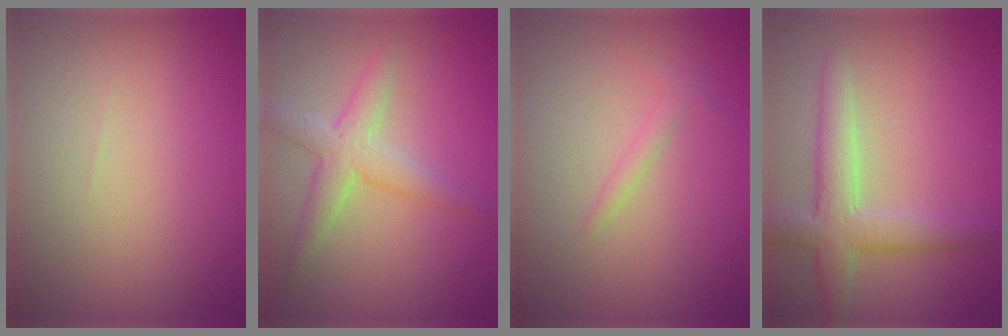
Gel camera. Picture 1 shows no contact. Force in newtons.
{"total": 3.5, "press": 3.5, "slide": 0.2}
{"total": 0.9, "press": 0.9, "slide": 0.1}
{"total": 4.4, "press": 4.4, "slide": 0.3}